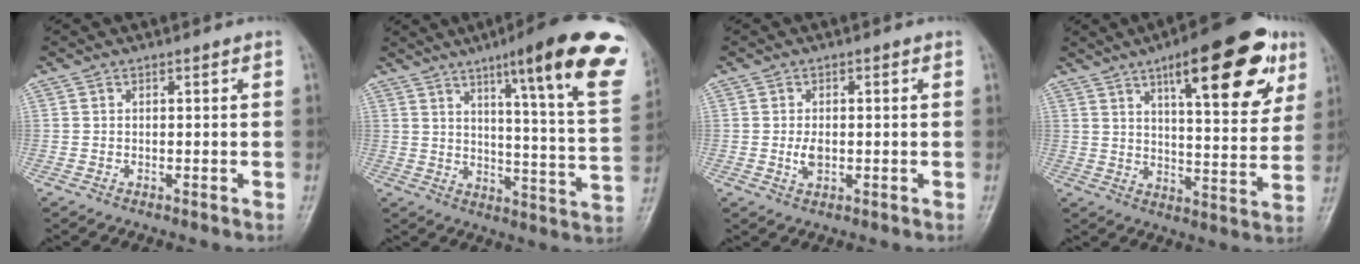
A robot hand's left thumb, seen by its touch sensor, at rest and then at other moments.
{"total": 24.4, "force": [13.7, 3.5, 19.9], "torque": [-0.251, -0.049, 0.181]}
{"total": 3.9, "force": [-0.4, 2.4, 3.0], "torque": [-0.052, -0.005, -0.003]}
{"total": 20.9, "force": [10.6, 6.7, 16.7], "torque": [-0.199, -0.029, 0.151]}